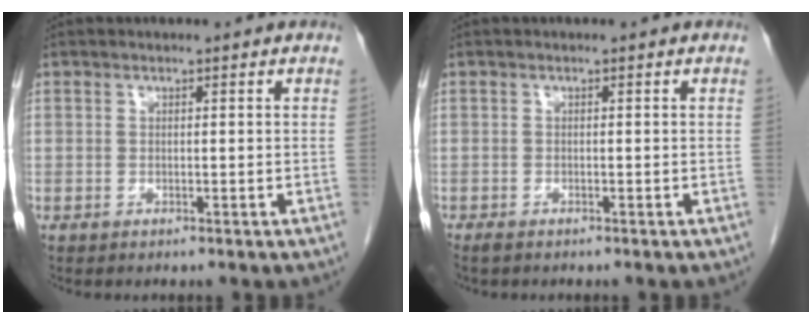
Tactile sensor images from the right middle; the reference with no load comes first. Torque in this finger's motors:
{"motor_torque": [0.54, -0.38, 0.08, 0.04]}